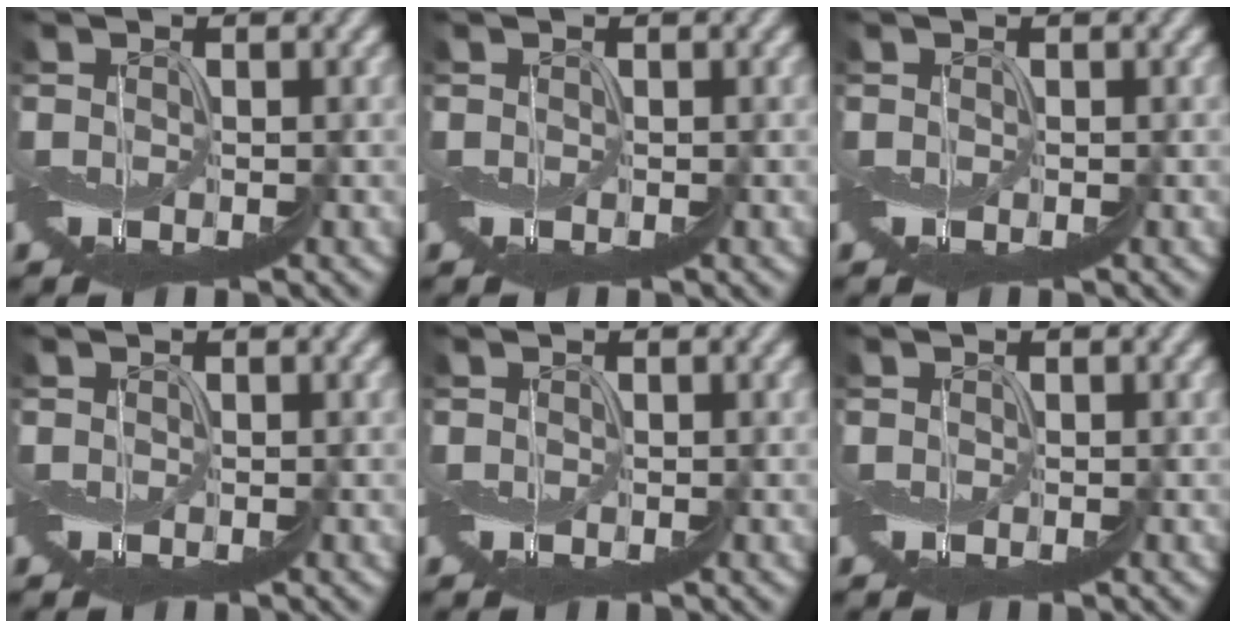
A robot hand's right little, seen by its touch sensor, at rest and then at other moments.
{"total": 0.0}
{"total": 0.0}
{"total": 0.0}
{"total": 0.0}
{"total": 0.0}